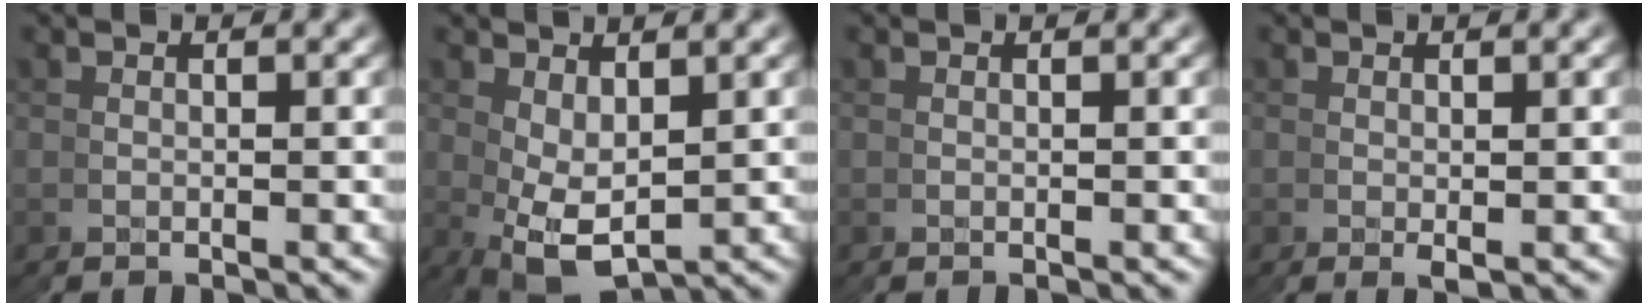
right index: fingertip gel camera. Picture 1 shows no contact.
{"total": 8.3, "force": [-2.1, 6.2, 5.0], "torque": [-0.101, -0.059, -0.006]}
{"total": 0.0}
{"total": 0.6, "force": [0.1, -0.4, 0.5], "torque": [-0.001, 0.001, 0.003]}